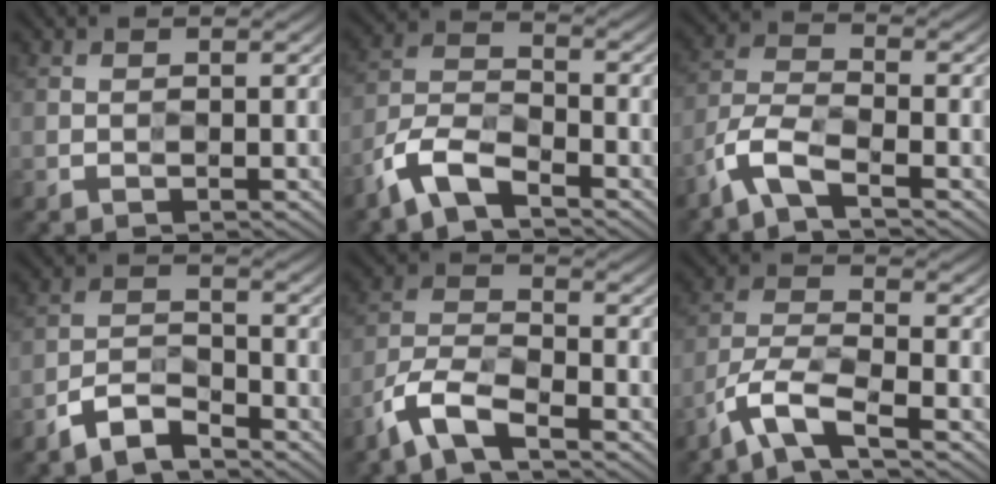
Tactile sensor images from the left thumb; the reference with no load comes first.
{"total": 7.5, "force": [-5.3, 2.7, 4.6], "torque": [-0.097, -0.002, -0.123]}
{"total": 5.9, "force": [-4.1, 1.6, 3.9], "torque": [-0.090, -0.004, -0.099]}
{"total": 5.3, "force": [-4.1, 1.9, 2.7], "torque": [-0.052, 0.000, -0.090]}
{"total": 7.0, "force": [-5.0, 2.1, 4.5], "torque": [-0.099, -0.002, -0.114]}
{"total": 6.7, "force": [-4.7, 1.5, 4.6], "torque": [-0.100, -0.002, -0.106]}